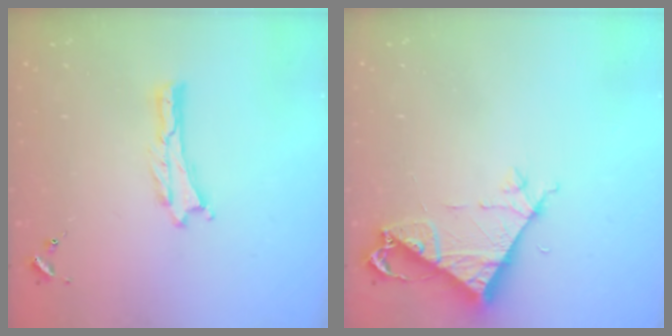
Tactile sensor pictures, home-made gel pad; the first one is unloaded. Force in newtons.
{"total": 6.9, "press": 6.9, "slide": 0.5}